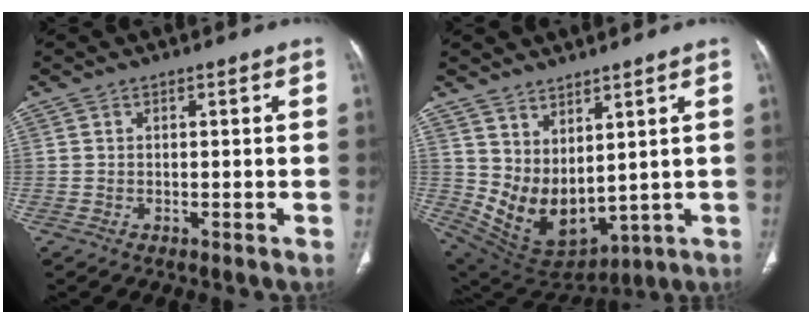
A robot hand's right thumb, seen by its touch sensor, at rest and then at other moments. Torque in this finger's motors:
{"motor_torque": [-0.90, 0.70, 0.18, 0.11, -0.07]}